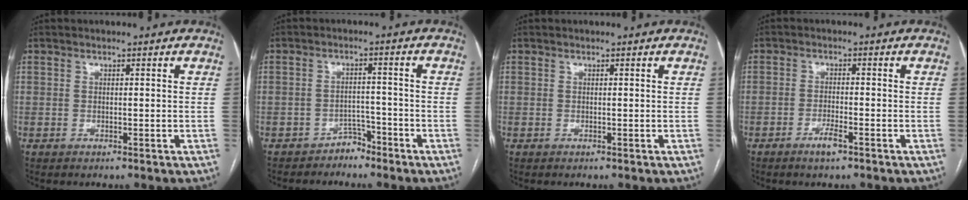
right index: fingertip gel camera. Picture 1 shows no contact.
{"total": 2.9, "force": [-2.5, 1.4, 0.1], "torque": [0.002, 0.007, -0.040]}
{"total": 0.0}
{"total": 2.8, "force": [-1.8, 0.4, 2.1], "torque": [-0.040, -0.001, -0.033]}